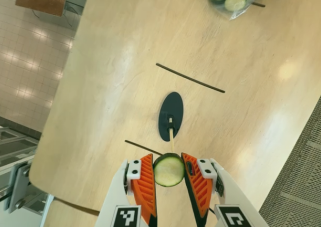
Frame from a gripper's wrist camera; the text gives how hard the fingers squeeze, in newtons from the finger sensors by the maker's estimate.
{"total": 10.1, "left": 10.4, "right": 9.8}